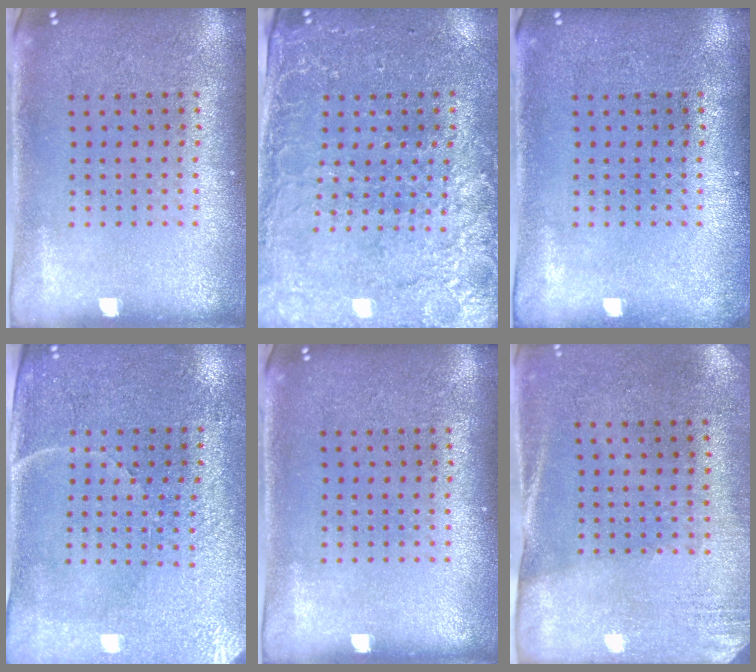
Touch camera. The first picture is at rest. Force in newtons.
{"total": 3.0, "press": 2.8, "slide": 1.1}
{"total": 0.6, "press": 0.6, "slide": 0.2}
{"total": 3.4, "press": 3.1, "slide": 1.3}
{"total": 0.0}
{"total": 2.6, "press": 2.3, "slide": 1.3}